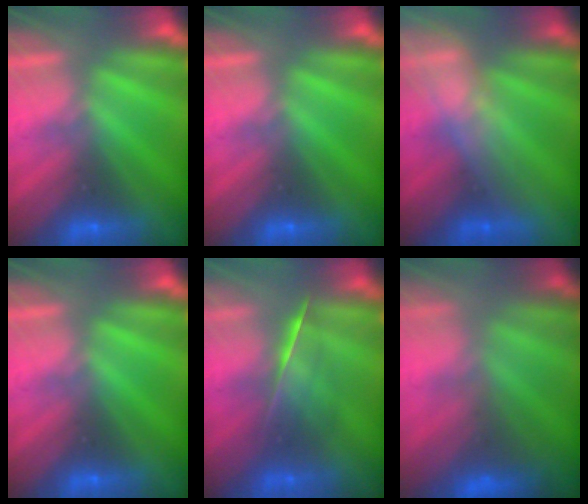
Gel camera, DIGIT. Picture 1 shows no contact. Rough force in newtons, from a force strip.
{"total": 0.0}
{"total": 2.9}
{"total": 0.0}
{"total": 2.1}
{"total": 3.8}